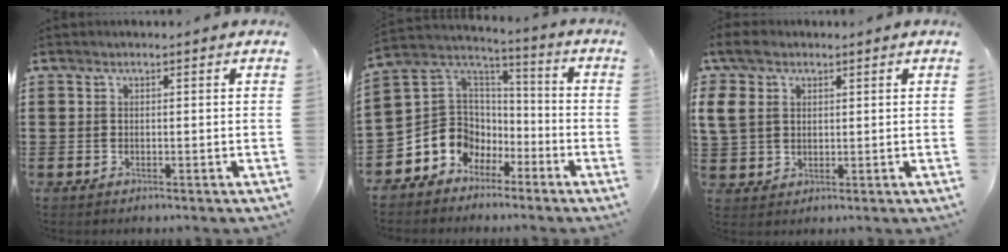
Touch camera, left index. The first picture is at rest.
{"total": 7.7, "force": [-3.0, 7.0, 1.0], "torque": [-0.067, -0.012, -0.057]}
{"total": 6.7, "force": [3.0, 4.9, 3.3], "torque": [-0.105, 0.013, 0.053]}